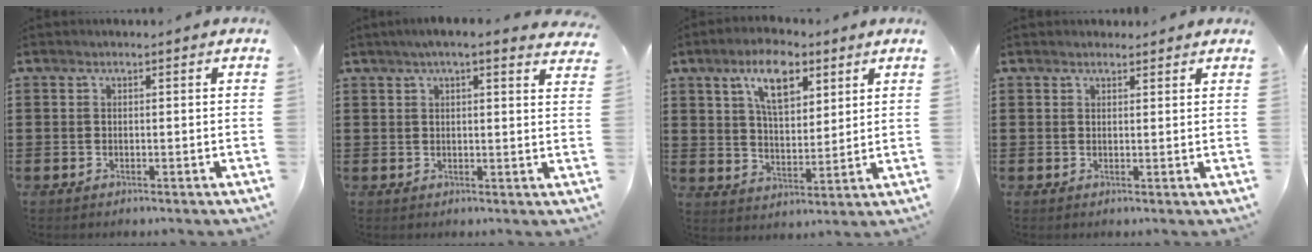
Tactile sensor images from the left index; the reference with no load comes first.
{"total": 3.4, "force": [2.8, 0.0, 2.0], "torque": [-0.046, 0.000, 0.050]}
{"total": 9.3, "force": [5.5, 3.9, 6.4], "torque": [-0.117, 0.000, 0.096]}
{"total": 1.4, "force": [1.3, 0.3, 0.2], "torque": [-0.006, 0.003, 0.025]}